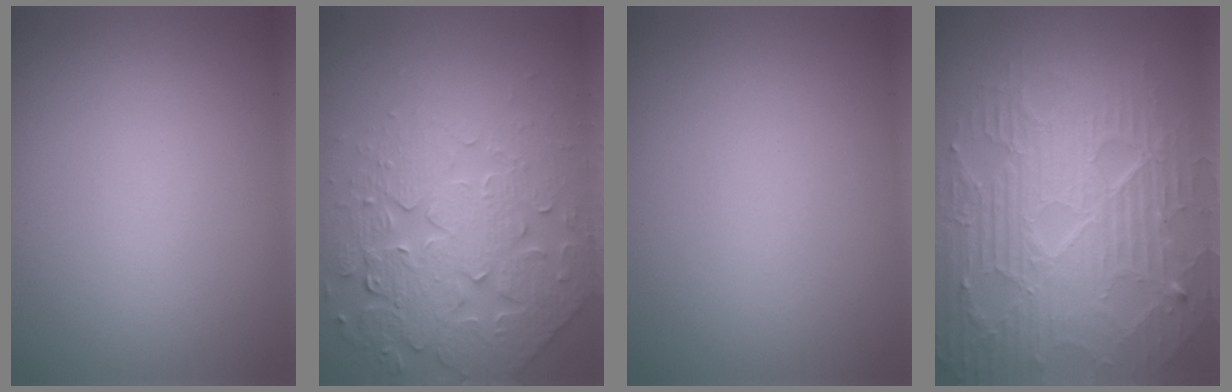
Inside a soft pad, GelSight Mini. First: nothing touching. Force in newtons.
{"total": 7.5, "press": 5.9, "slide": 4.7}
{"total": 0.0}
{"total": 10.9, "press": 6.8, "slide": 8.5}